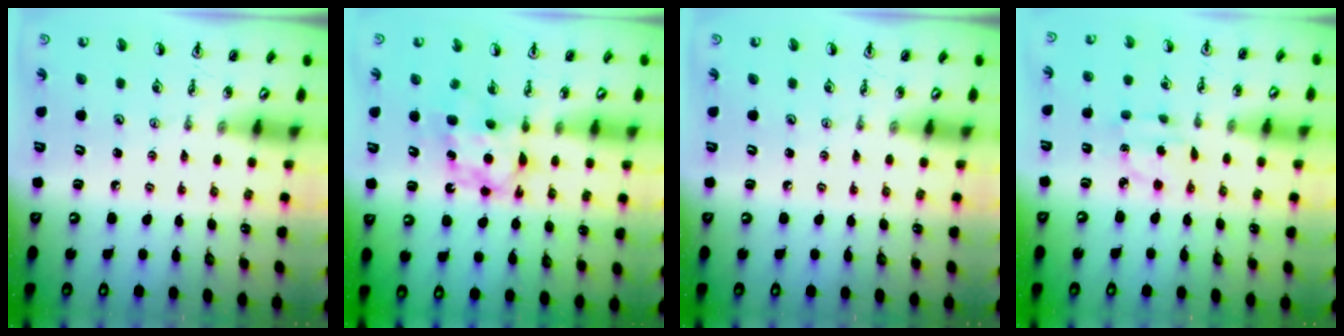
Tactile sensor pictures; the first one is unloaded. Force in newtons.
{"total": 7.9, "press": 7.9, "slide": 0.7}
{"total": 0.0}
{"total": 3.6, "press": 3.6, "slide": 0.4}